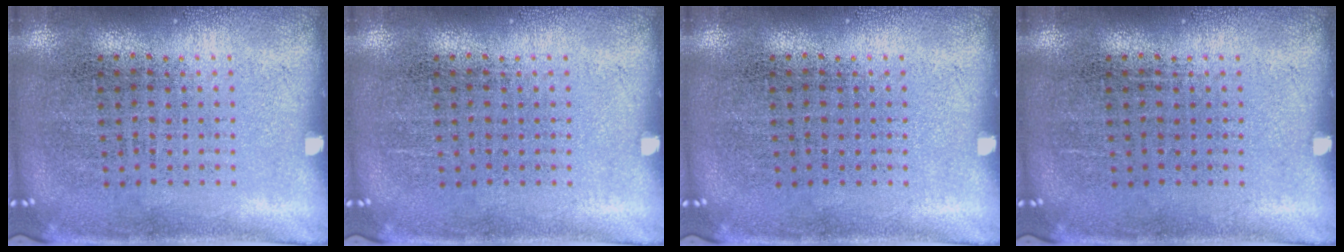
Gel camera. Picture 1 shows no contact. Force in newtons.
{"total": 0.0}
{"total": 0.0}
{"total": 0.0}